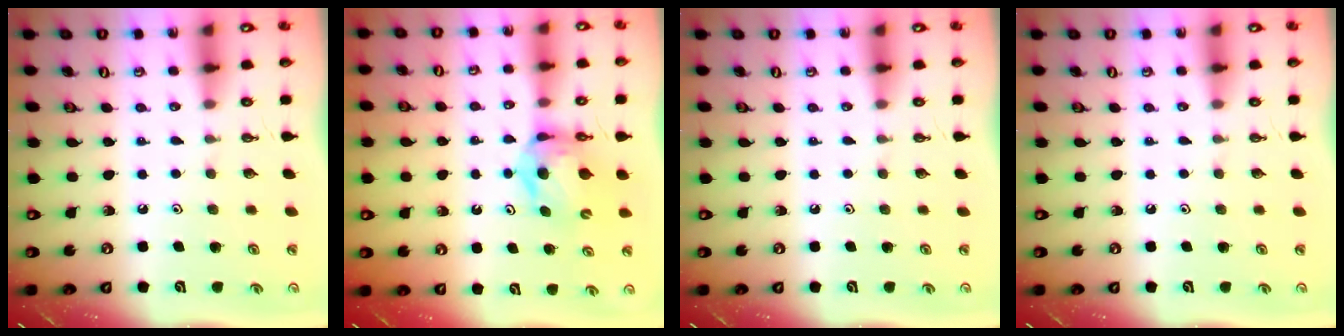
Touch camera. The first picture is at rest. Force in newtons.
{"total": 9.0, "press": 9.0, "slide": 0.6}
{"total": 0.0}
{"total": 0.0}